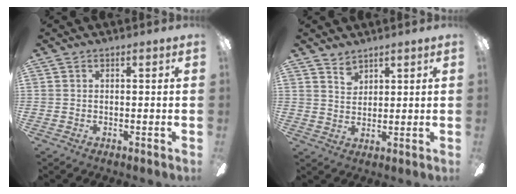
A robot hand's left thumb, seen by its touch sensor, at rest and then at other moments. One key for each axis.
{"total": 3.4, "fx": 2.9, "fy": 1.7, "fz": 0.6, "tx": -0.008, "ty": -0.013, "tz": 0.055}